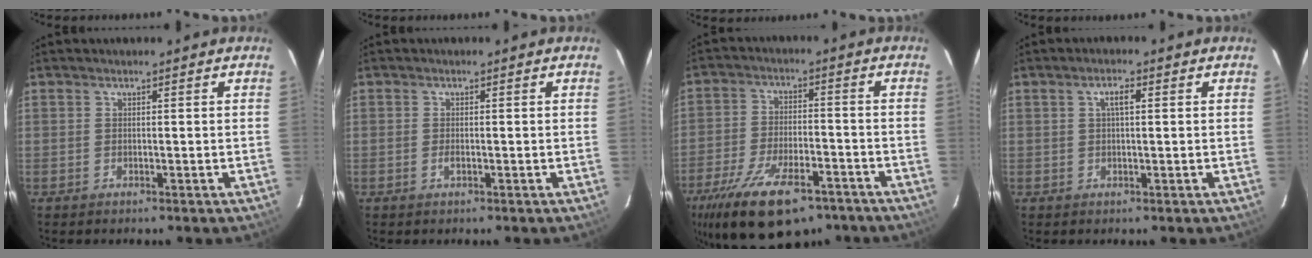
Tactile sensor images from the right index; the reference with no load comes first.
{"total": 1.1, "force": [-0.4, 0.4, 0.9], "torque": [-0.018, 0.000, -0.007]}
{"total": 20.1, "force": [-13.4, 8.6, 12.3], "torque": [-0.248, -0.030, -0.209]}
{"total": 2.3, "force": [0.6, 0.7, 2.1], "torque": [-0.041, 0.007, 0.011]}